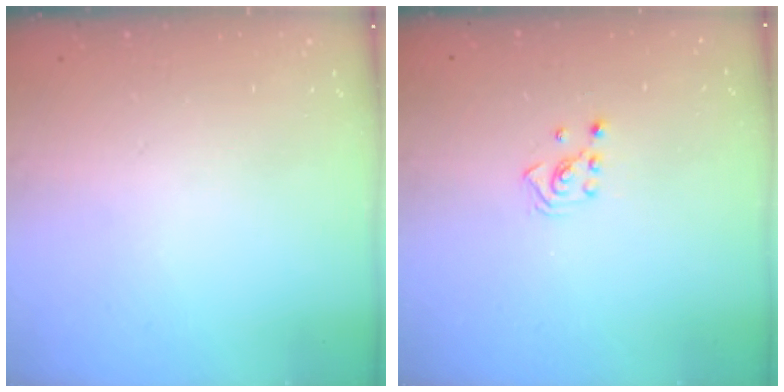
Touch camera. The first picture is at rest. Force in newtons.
{"total": 2.1, "press": 2.1, "slide": 0.3}